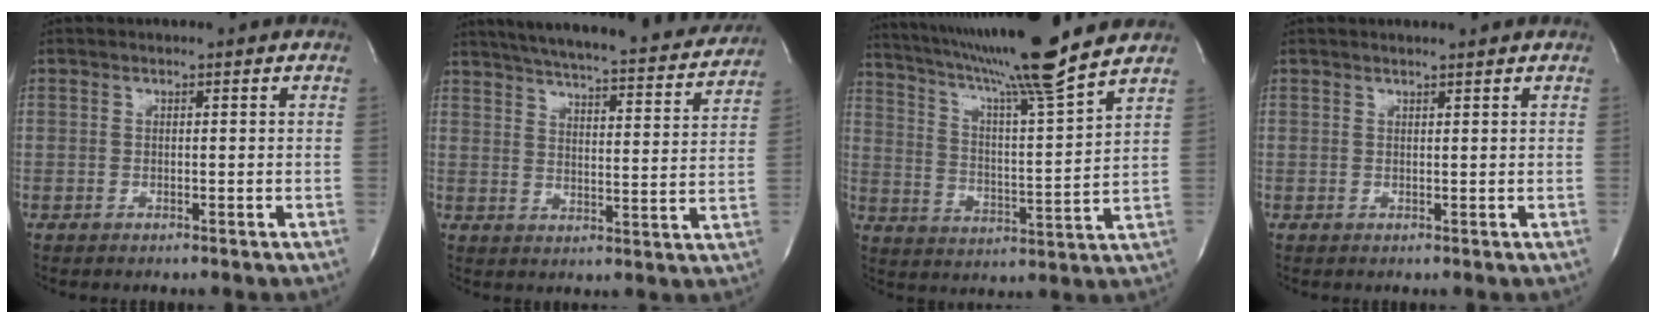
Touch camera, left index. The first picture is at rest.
{"total": 25.8, "force": [23.5, 3.4, 10.2], "torque": [-0.166, -0.034, 0.298]}
{"total": 19.1, "force": [16.2, -1.3, 10.0], "torque": [-0.179, -0.009, 0.253]}
{"total": 2.1, "force": [2.0, -0.1, 0.8], "torque": [-0.013, 0.007, 0.028]}